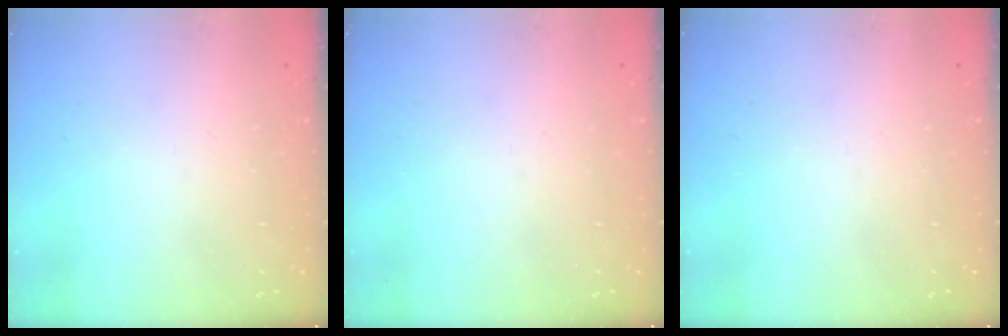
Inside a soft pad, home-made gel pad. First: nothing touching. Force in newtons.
{"total": 0.0}
{"total": 0.0}